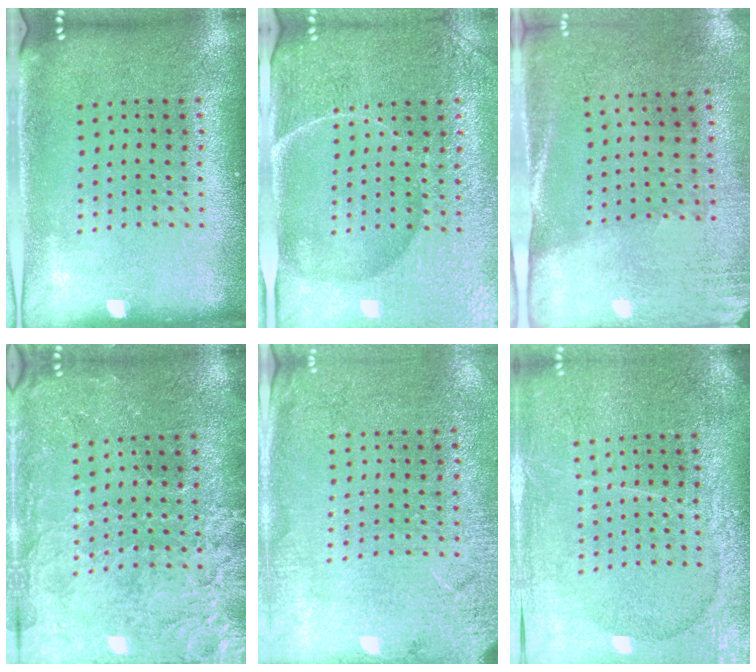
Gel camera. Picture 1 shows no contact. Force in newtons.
{"total": 4.7, "press": 4.4, "slide": 1.6}
{"total": 2.6, "press": 2.3, "slide": 1.3}
{"total": 3.6, "press": 3.3, "slide": 1.3}
{"total": 2.6, "press": 2.5, "slide": 0.5}
{"total": 3.6, "press": 3.3, "slide": 1.4}